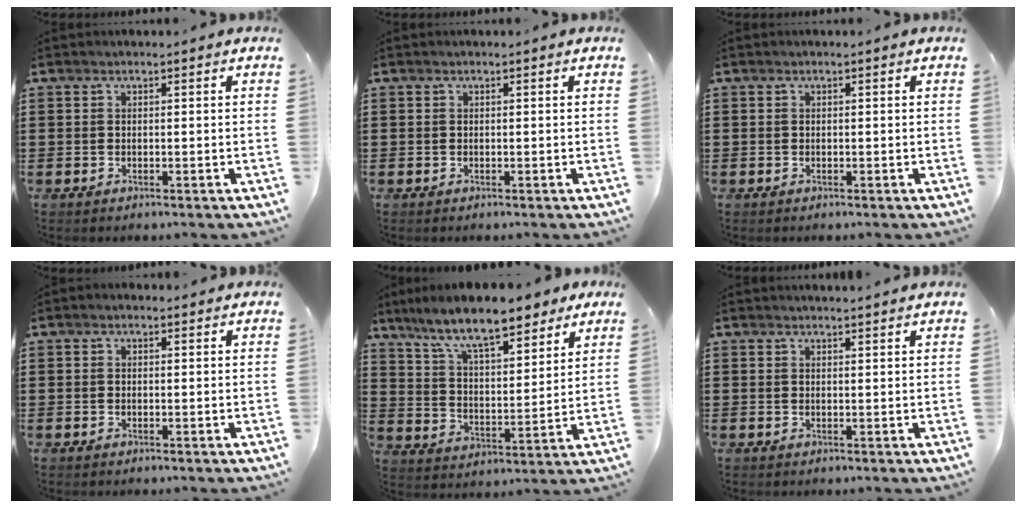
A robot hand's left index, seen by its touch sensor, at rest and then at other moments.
{"total": 0.0}
{"total": 0.0}
{"total": 0.6, "force": [0.2, 0.4, 0.4], "torque": [-0.009, 0.004, 0.004]}
{"total": 10.7, "force": [8.8, 2.1, 5.8], "torque": [-0.145, -0.034, 0.152]}
{"total": 1.4, "force": [1.4, -0.1, 0.2], "torque": [-0.007, -0.001, 0.027]}